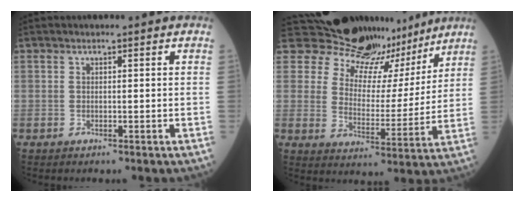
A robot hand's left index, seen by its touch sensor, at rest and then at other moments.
{"total": 16.8, "force": [14.9, 7.0, 3.3], "torque": [-0.047, -0.018, 0.197]}